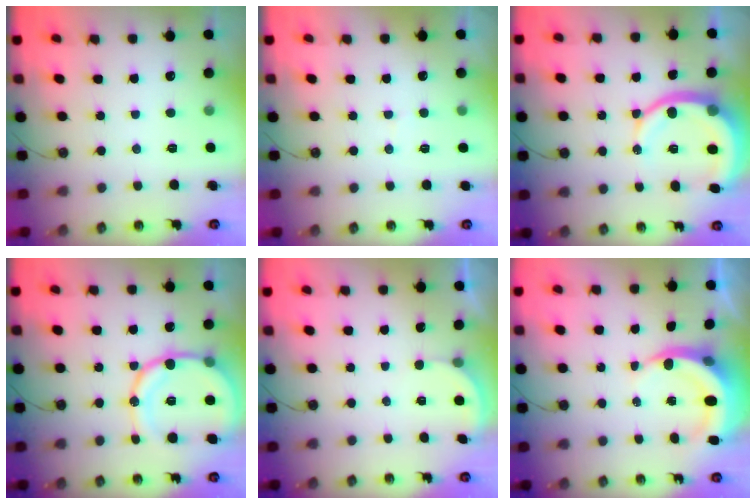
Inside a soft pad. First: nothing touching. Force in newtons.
{"total": 2.6, "press": 2.4, "slide": 0.9}
{"total": 11.0, "press": 11.0, "slide": 1.0}
{"total": 16.4, "press": 16.1, "slide": 3.1}
{"total": 1.4, "press": 1.3, "slide": 0.5}
{"total": 7.8, "press": 7.7, "slide": 1.2}